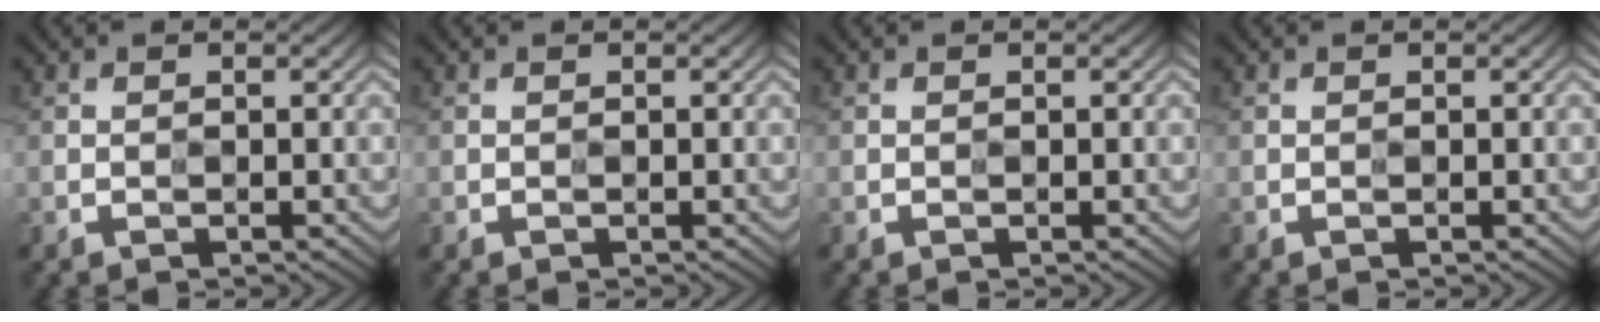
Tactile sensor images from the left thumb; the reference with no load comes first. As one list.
[{"total": 0.0}, {"total": 0.0}, {"total": 0.0}]